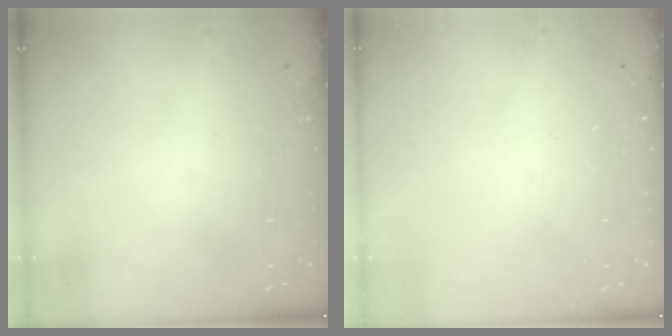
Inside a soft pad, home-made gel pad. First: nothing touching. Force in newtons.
{"total": 0.0}